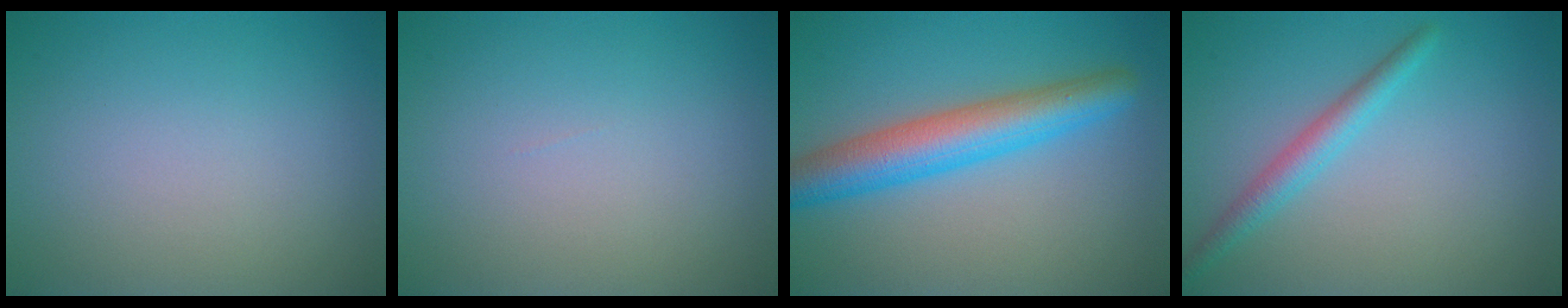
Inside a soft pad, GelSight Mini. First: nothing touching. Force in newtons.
{"total": 0.0}
{"total": 6.1, "press": 6.1, "slide": 0.1}
{"total": 2.3, "press": 2.3, "slide": 0.0}